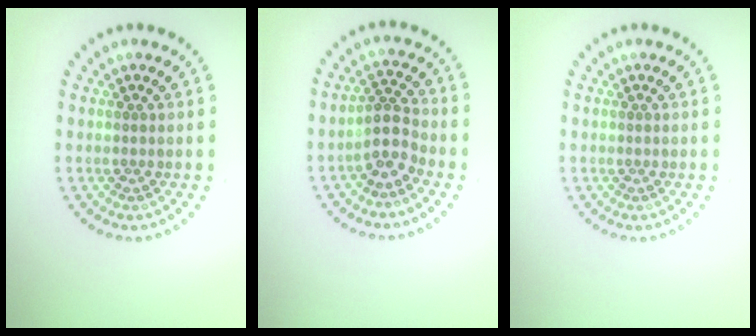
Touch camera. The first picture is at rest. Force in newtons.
{"total": 2.7, "press": 2.1, "slide": 1.8}
{"total": 0.0}